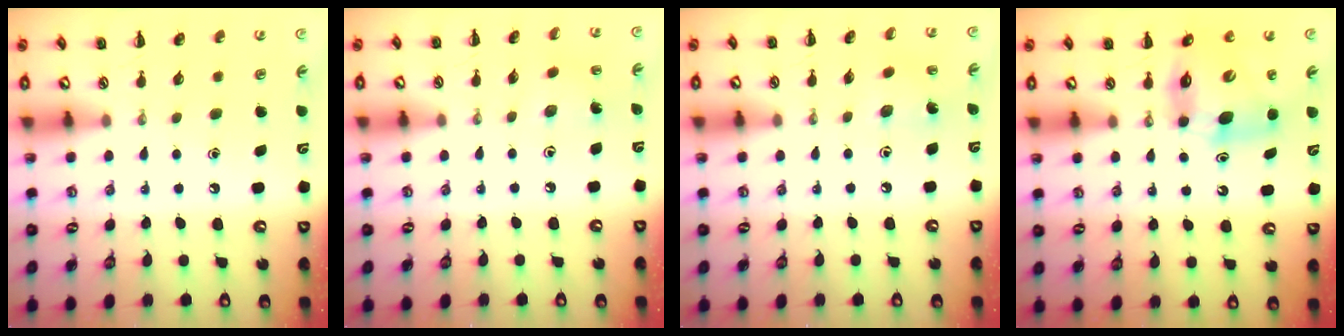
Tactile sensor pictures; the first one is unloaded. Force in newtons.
{"total": 1.4, "press": 1.2, "slide": 0.6}
{"total": 3.0, "press": 2.8, "slide": 1.0}
{"total": 9.3, "press": 9.0, "slide": 2.2}